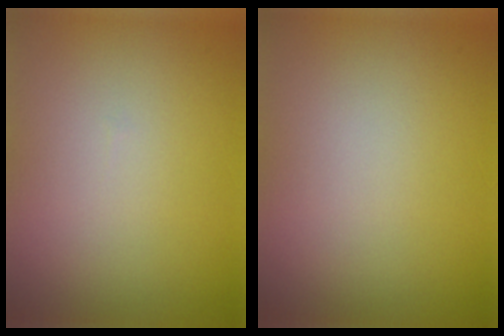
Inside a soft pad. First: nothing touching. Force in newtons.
{"total": 0.0}